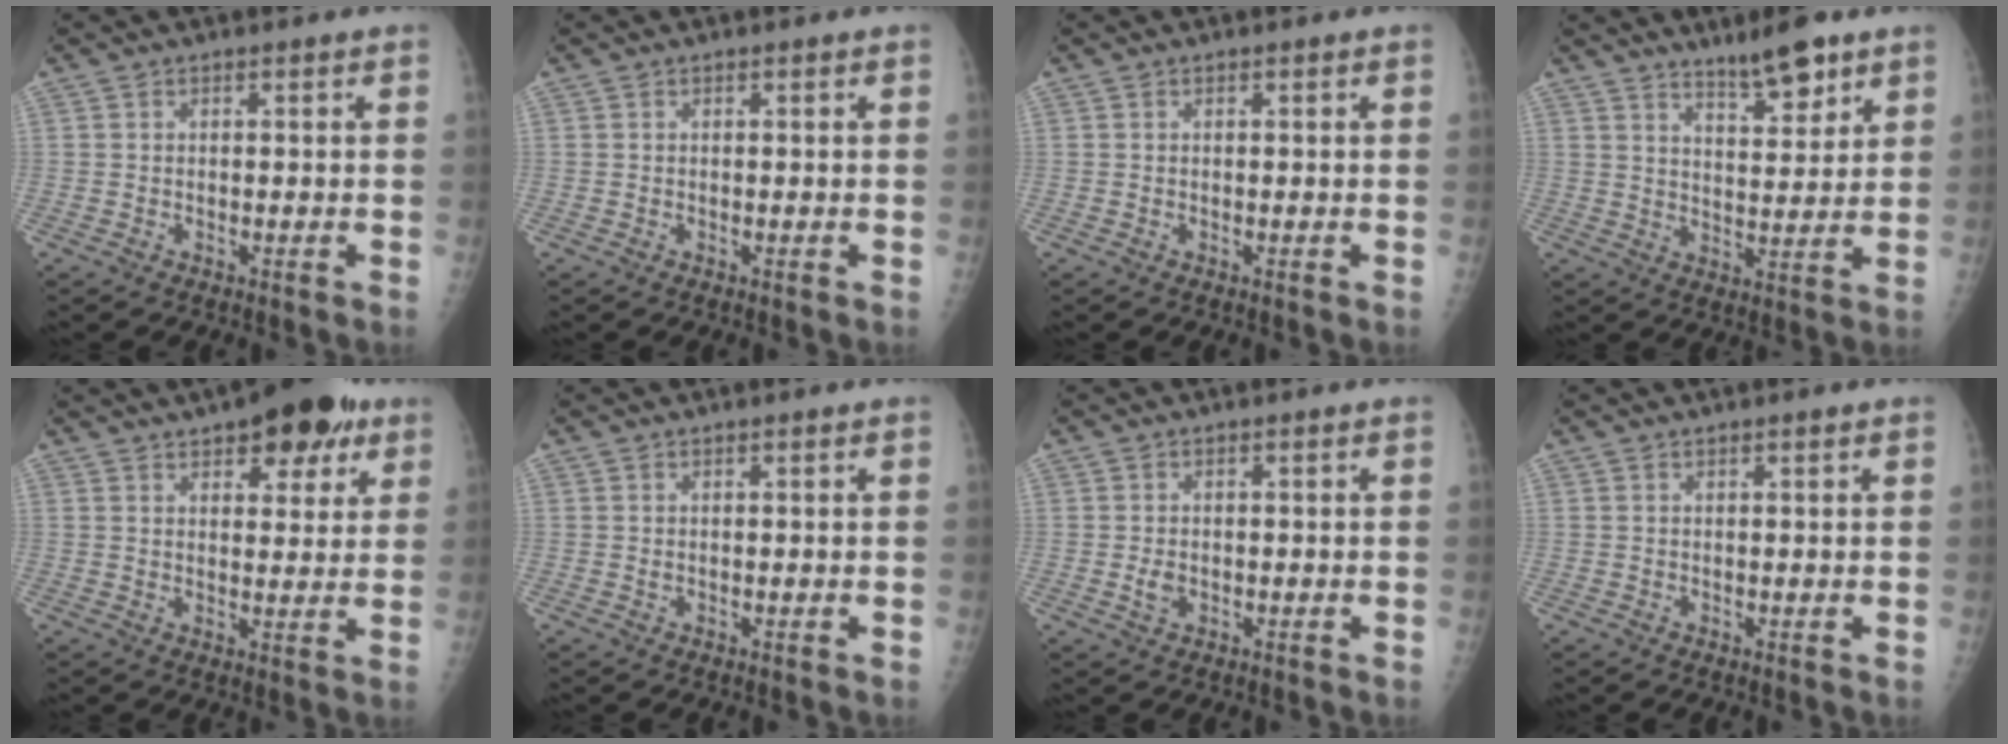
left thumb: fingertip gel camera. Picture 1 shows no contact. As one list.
[{"total": 0.0}, {"total": 0.0}, {"total": 8.5, "force": [6.2, 2.2, 5.4], "torque": [-0.071, -0.042, 0.101]}, {"total": 12.6, "force": [7.3, 5.6, 8.5], "torque": [-0.077, -0.018, 0.098]}, {"total": 0.8, "force": [0.4, 0.2, 0.6], "torque": [-0.012, 0.003, 0.009]}, {"total": 2.0, "force": [-0.1, 1.3, 1.5], "torque": [-0.023, -0.002, 0.000]}, {"total": 1.0, "force": [0.7, 0.1, 0.7], "torque": [-0.009, -0.002, 0.011]}]